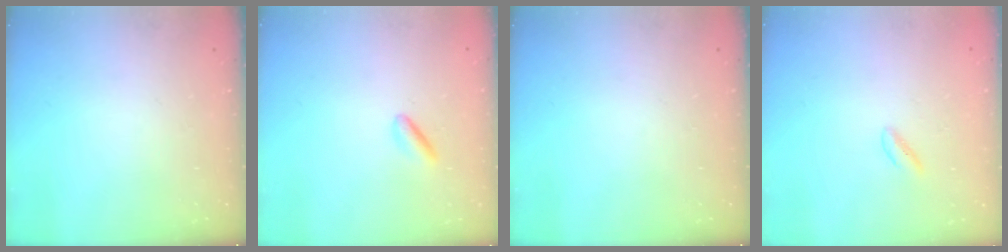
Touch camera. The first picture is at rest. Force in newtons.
{"total": 2.4, "press": 2.2, "slide": 1.0}
{"total": 0.0}
{"total": 0.7, "press": 0.6, "slide": 0.5}